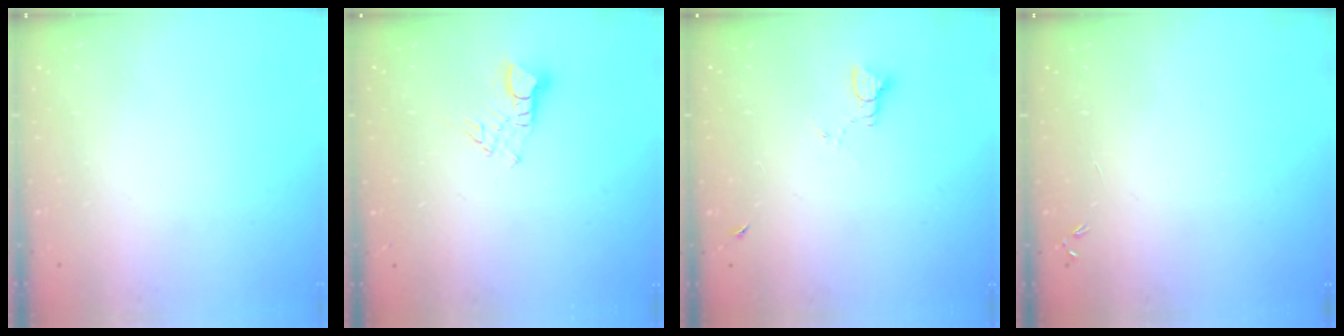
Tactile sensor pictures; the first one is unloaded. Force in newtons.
{"total": 3.8, "press": 3.8, "slide": 0.3}
{"total": 2.4, "press": 2.4, "slide": 0.3}
{"total": 0.0}